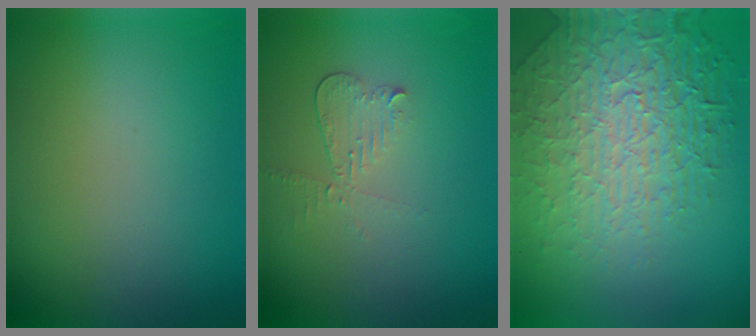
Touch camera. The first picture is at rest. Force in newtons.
{"total": 2.1, "press": 2.0, "slide": 0.5}
{"total": 8.3, "press": 6.0, "slide": 5.7}